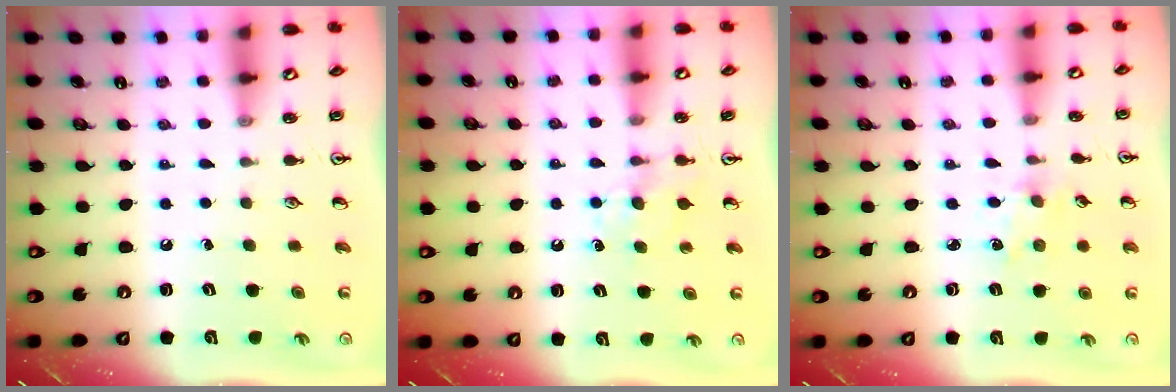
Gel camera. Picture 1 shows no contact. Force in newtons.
{"total": 5.1, "press": 5.1, "slide": 0.6}
{"total": 2.5, "press": 2.4, "slide": 0.4}